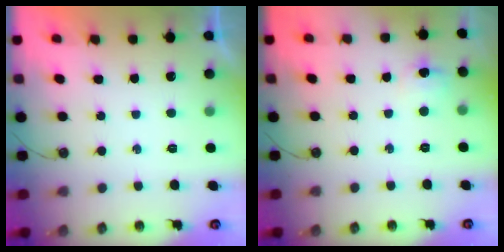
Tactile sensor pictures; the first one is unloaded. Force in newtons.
{"total": 6.3, "press": 4.9, "slide": 3.9}